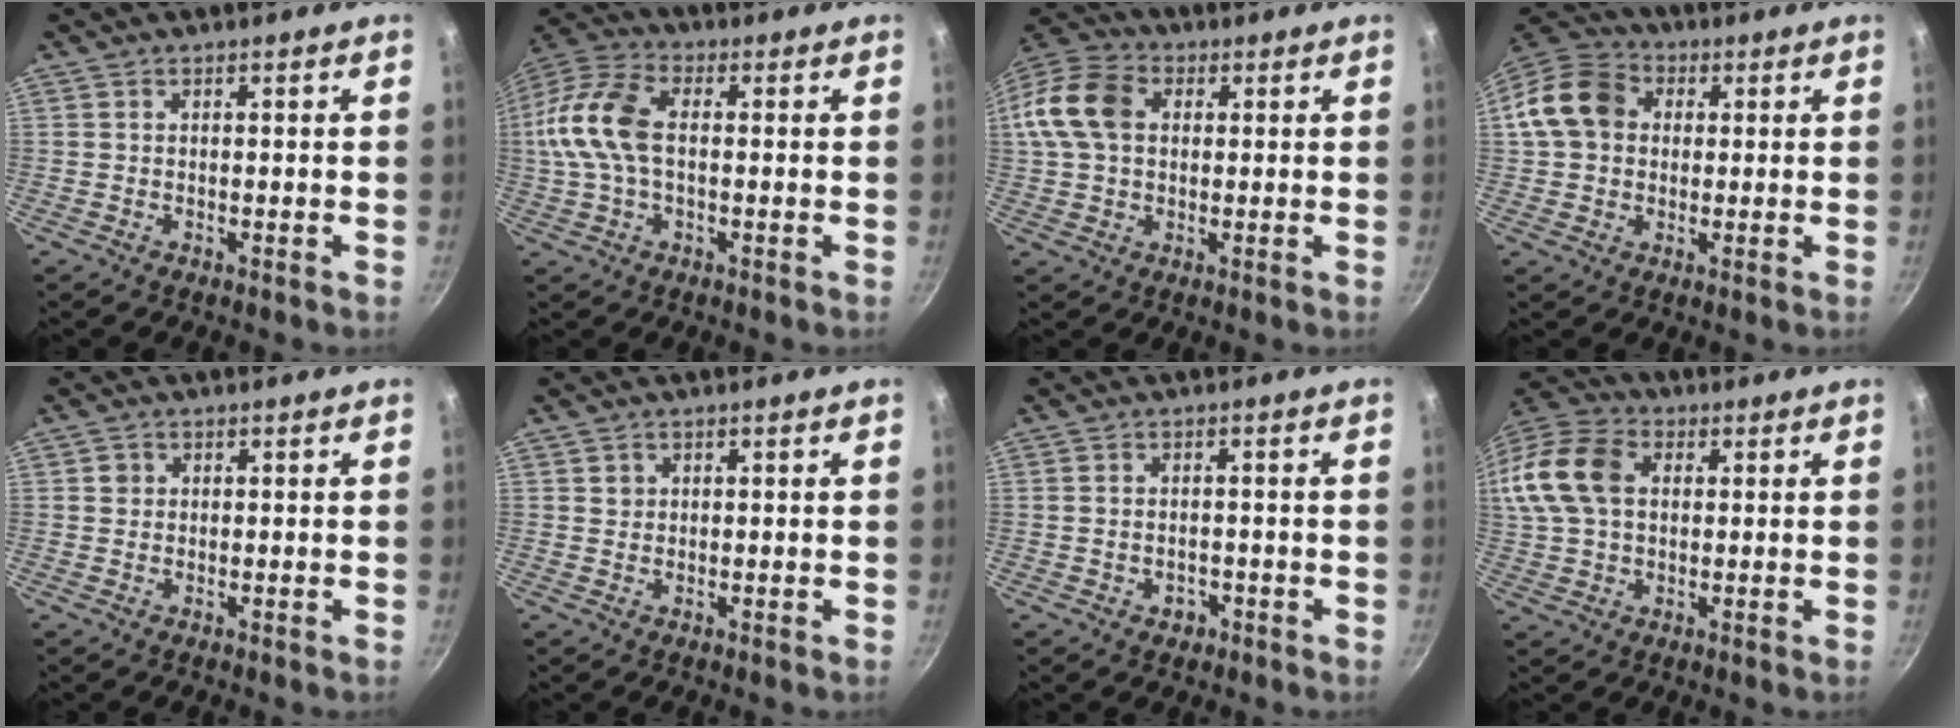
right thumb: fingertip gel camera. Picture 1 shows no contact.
{"total": 13.7, "force": [0.6, 7.8, 11.2], "torque": [-0.230, 0.030, -0.006]}
{"total": 12.4, "force": [2.0, 9.1, 8.2], "torque": [-0.147, 0.022, 0.020]}
{"total": 11.8, "force": [1.6, 9.7, 6.5], "torque": [-0.095, 0.025, 0.011]}
{"total": 1.4, "force": [0.3, 1.3, 0.3], "torque": [0.000, 0.003, 0.001]}
{"total": 1.2, "force": [0.5, 1.1, 0.2], "torque": [0.004, 0.004, 0.006]}
{"total": 2.4, "force": [-1.0, 1.9, 1.2], "torque": [-0.014, 0.009, -0.008]}
{"total": 17.5, "force": [3.3, 12.6, 11.7], "torque": [-0.252, 0.031, 0.049]}